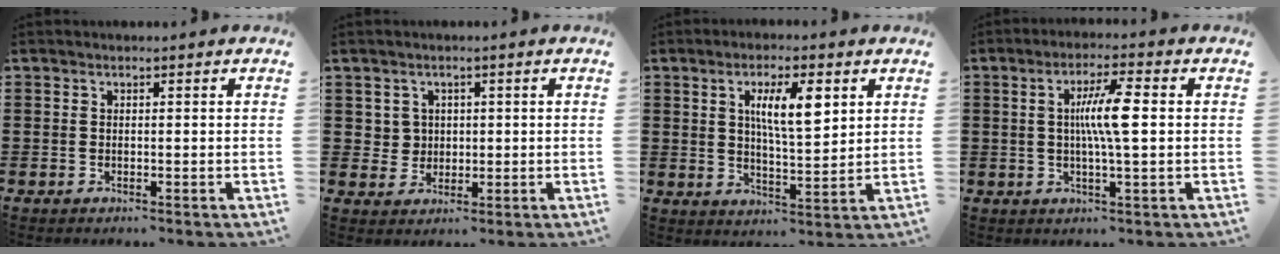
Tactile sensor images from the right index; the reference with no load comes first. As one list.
[{"total": 2.8, "force": [0.6, 2.7, 0.4], "torque": [-0.021, 0.011, 0.010]}, {"total": 7.6, "force": [2.8, 2.3, 6.7], "torque": [-0.122, 0.002, 0.042]}, {"total": 7.0, "force": [0.6, 0.7, 6.9], "torque": [-0.128, 0.001, 0.004]}]